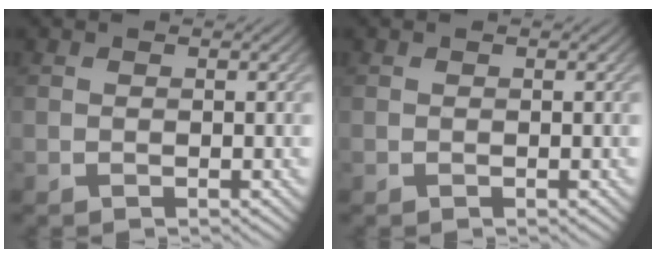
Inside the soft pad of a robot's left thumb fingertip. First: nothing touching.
{"total": 0.0}